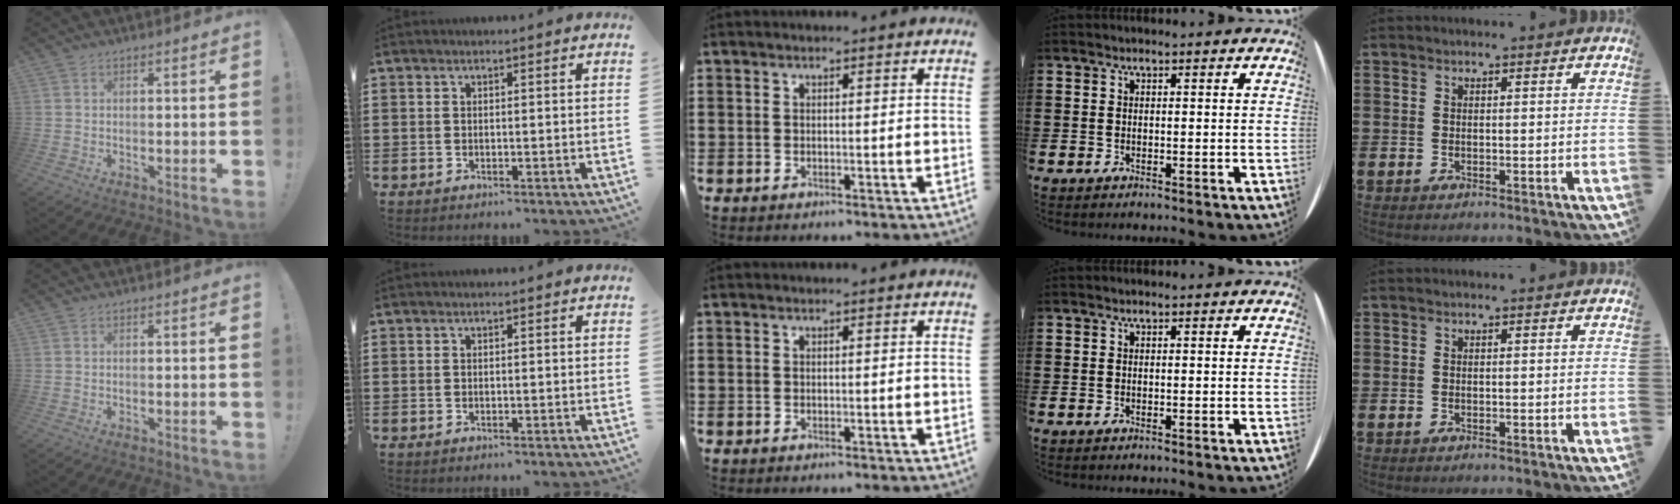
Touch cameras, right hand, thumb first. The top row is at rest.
{}